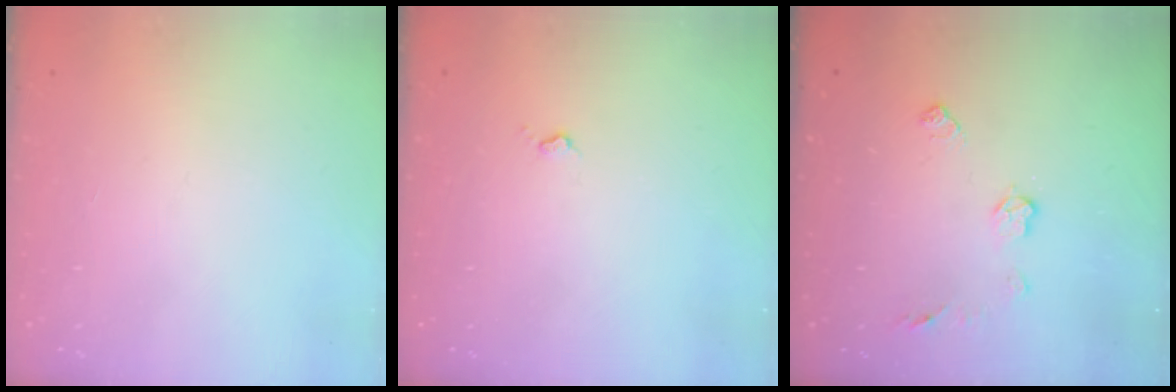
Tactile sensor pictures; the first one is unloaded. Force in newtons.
{"total": 3.6, "press": 3.5, "slide": 0.5}
{"total": 6.3, "press": 6.3, "slide": 0.3}